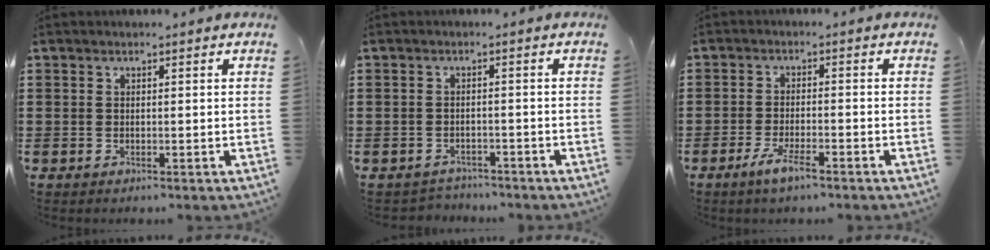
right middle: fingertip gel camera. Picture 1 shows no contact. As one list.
[{"total": 1.9, "force": [-1.8, 0.4, -0.2], "torque": [-0.004, 0.000, -0.042]}, {"total": 4.1, "force": [-2.6, 0.7, 3.0], "torque": [-0.061, -0.002, -0.049]}]